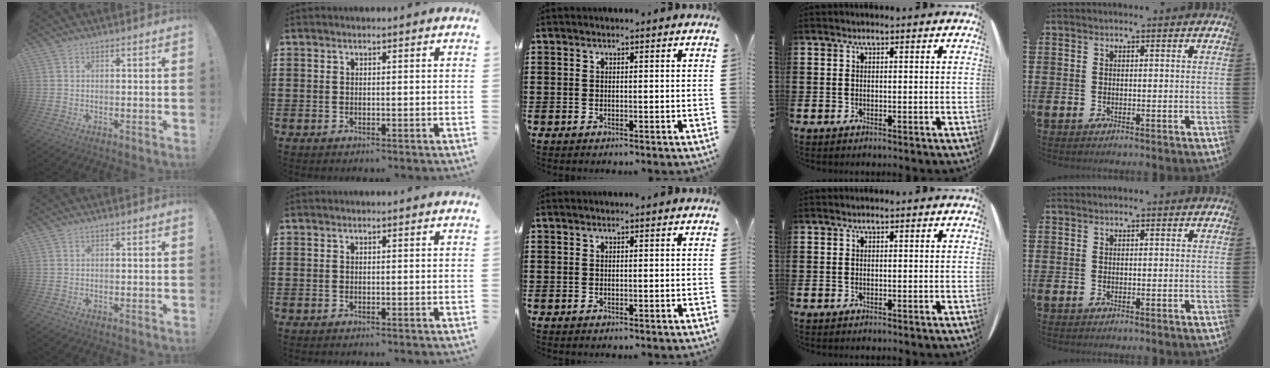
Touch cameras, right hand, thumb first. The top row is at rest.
{}